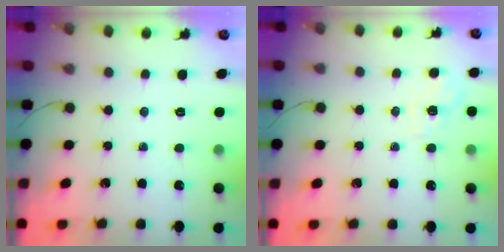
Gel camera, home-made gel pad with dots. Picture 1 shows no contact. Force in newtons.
{"total": 2.2, "press": 1.3, "slide": 1.8}